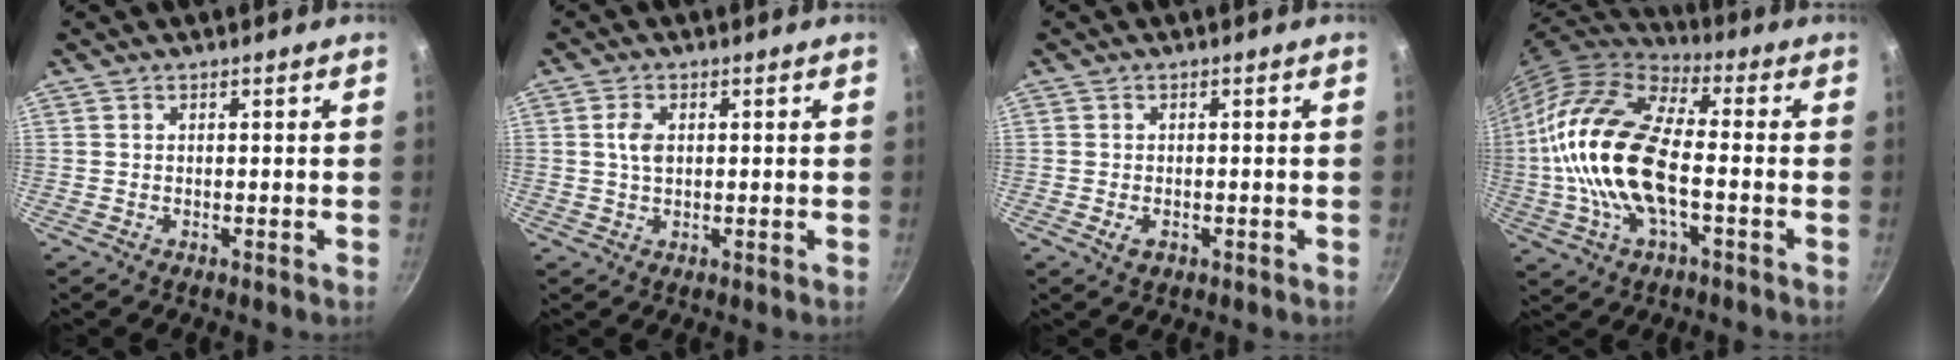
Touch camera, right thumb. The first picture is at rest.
{"total": 3.3, "force": [0.6, 2.1, 2.5], "torque": [-0.046, 0.002, 0.009]}
{"total": 2.3, "force": [-0.8, 1.6, 1.5], "torque": [-0.023, 0.002, -0.011]}
{"total": 20.9, "force": [-2.1, 10.1, 18.2], "torque": [-0.347, 0.031, -0.053]}